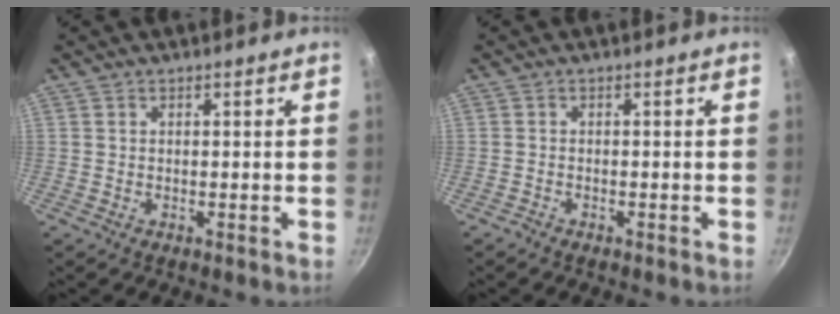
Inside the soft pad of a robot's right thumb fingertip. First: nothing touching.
{"total": 0.6, "force": [-0.6, 0.2, 0.1], "torque": [-0.017, 0.009, -0.013]}